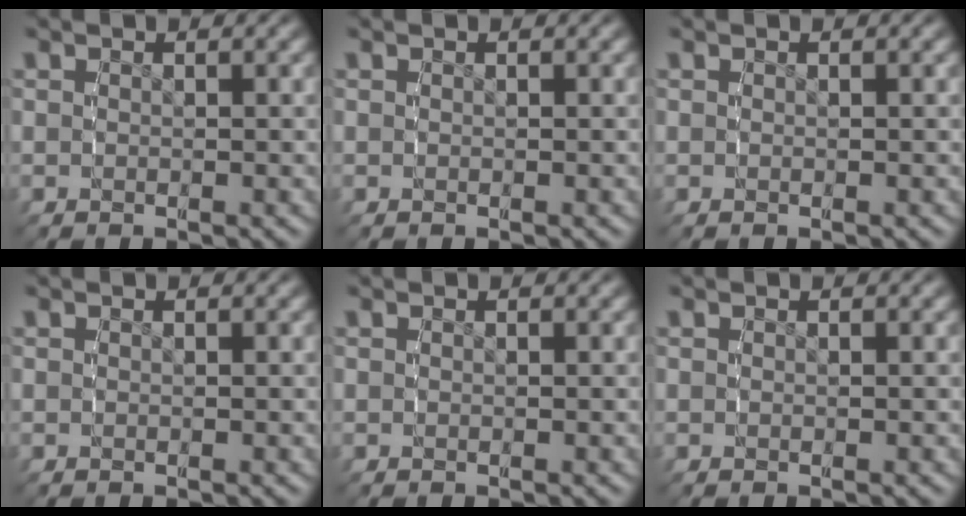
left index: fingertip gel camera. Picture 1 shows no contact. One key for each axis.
{"total": 0.0}
{"total": 0.0}
{"total": 0.0}
{"total": 0.0}
{"total": 0.0}